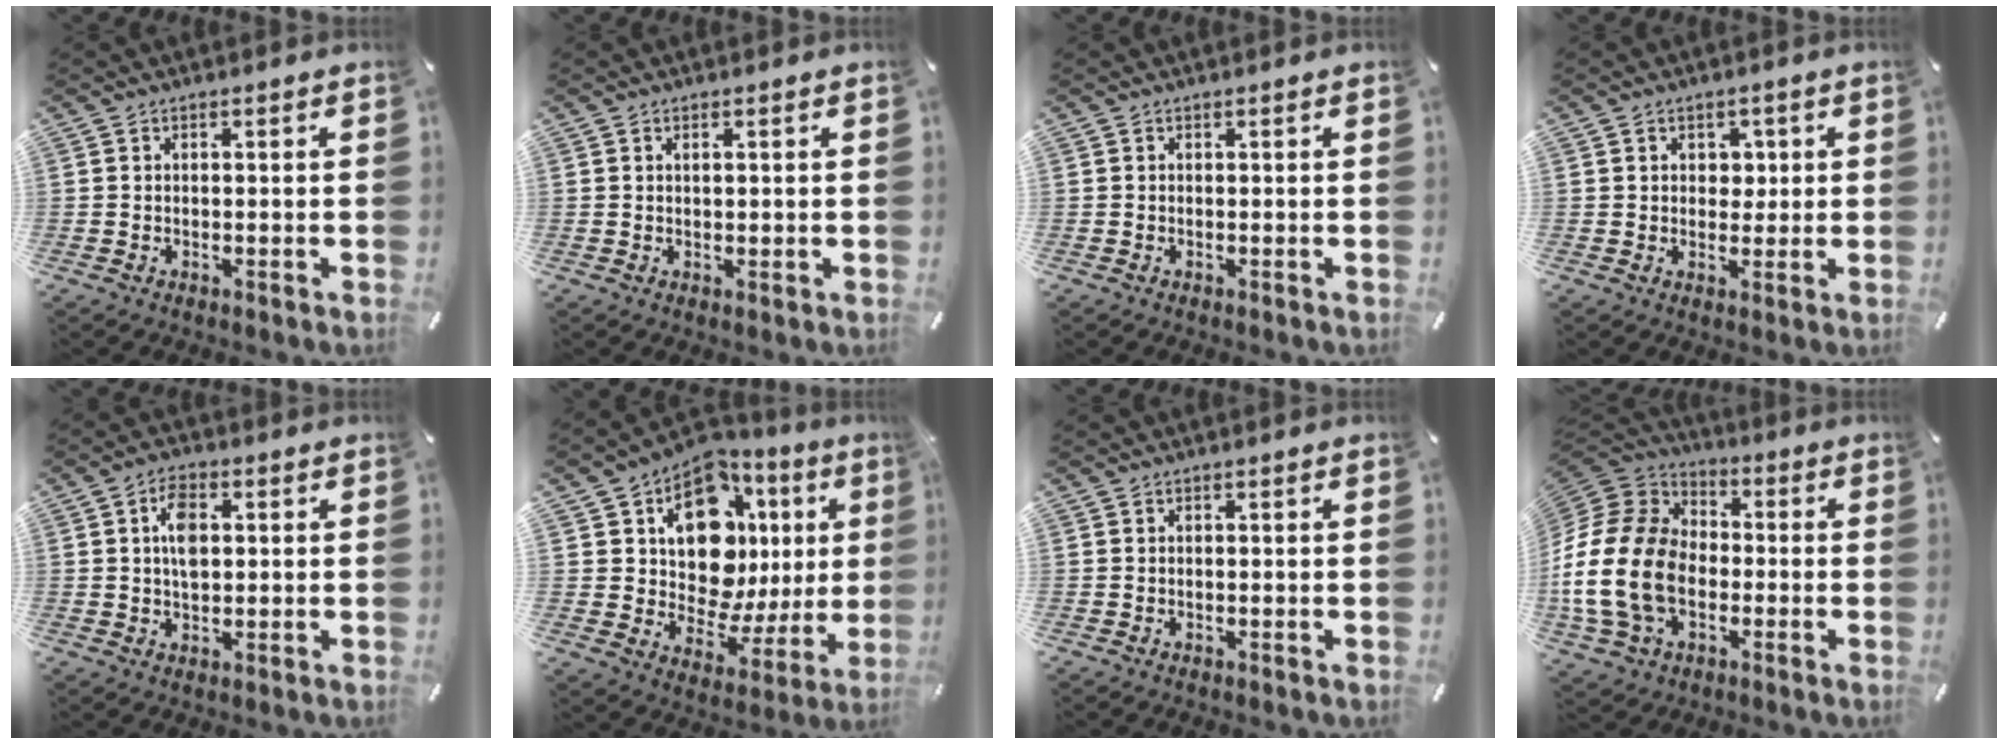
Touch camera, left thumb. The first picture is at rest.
{"total": 1.0, "force": [0.4, 0.3, 0.9], "torque": [-0.018, 0.002, 0.005]}
{"total": 0.0}
{"total": 3.8, "force": [0.8, 3.2, 1.9], "torque": [-0.020, -0.002, 0.007]}
{"total": 6.3, "force": [1.1, 3.7, 4.9], "torque": [-0.077, 0.003, 0.014]}
{"total": 18.1, "force": [7.0, 11.6, 12.0], "torque": [-0.183, -0.051, 0.123]}
{"total": 0.0}
{"total": 20.3, "force": [-5.3, 15.0, 12.6], "torque": [-0.279, 0.034, -0.092]}